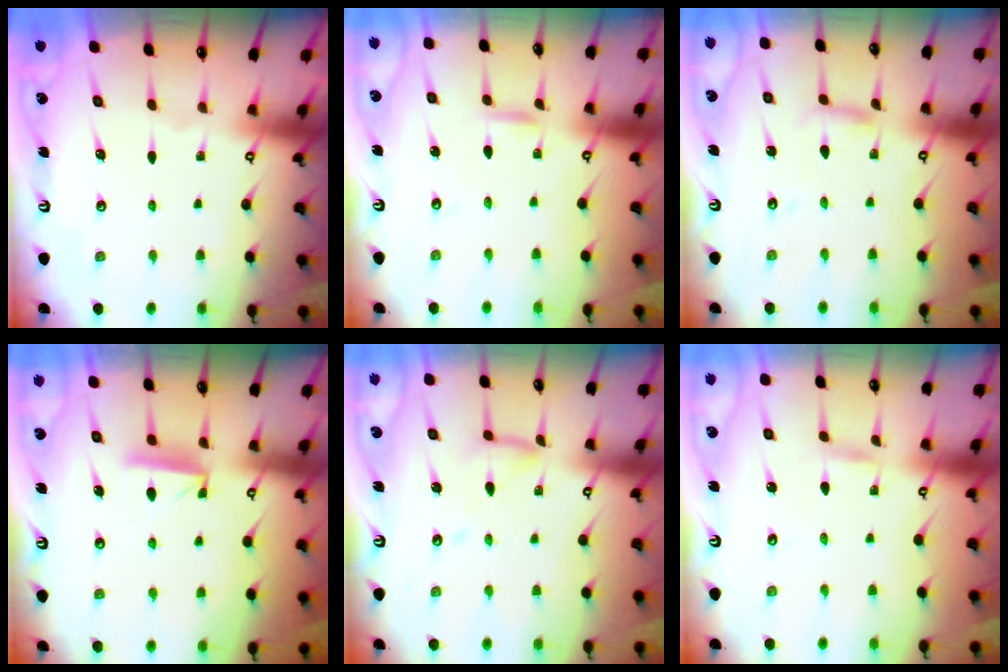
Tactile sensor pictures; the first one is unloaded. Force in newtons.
{"total": 2.0, "press": 2.0, "slide": 0.1}
{"total": 2.7, "press": 2.7, "slide": 0.2}
{"total": 5.7, "press": 5.6, "slide": 0.8}
{"total": 7.6, "press": 7.5, "slide": 0.6}
{"total": 2.3, "press": 2.3, "slide": 0.2}